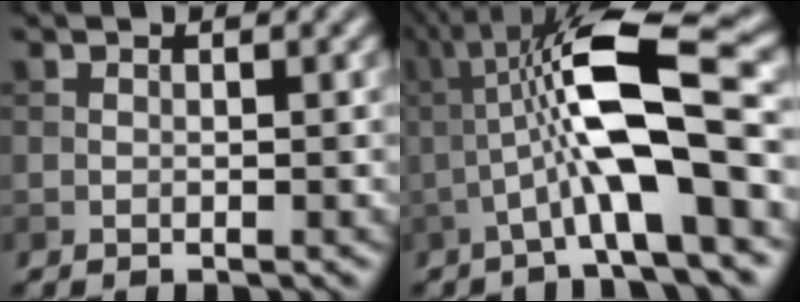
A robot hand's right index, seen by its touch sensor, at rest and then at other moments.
{"total": 10.2, "force": [-0.8, 2.0, 10.0], "torque": [-0.169, 0.026, -0.020]}